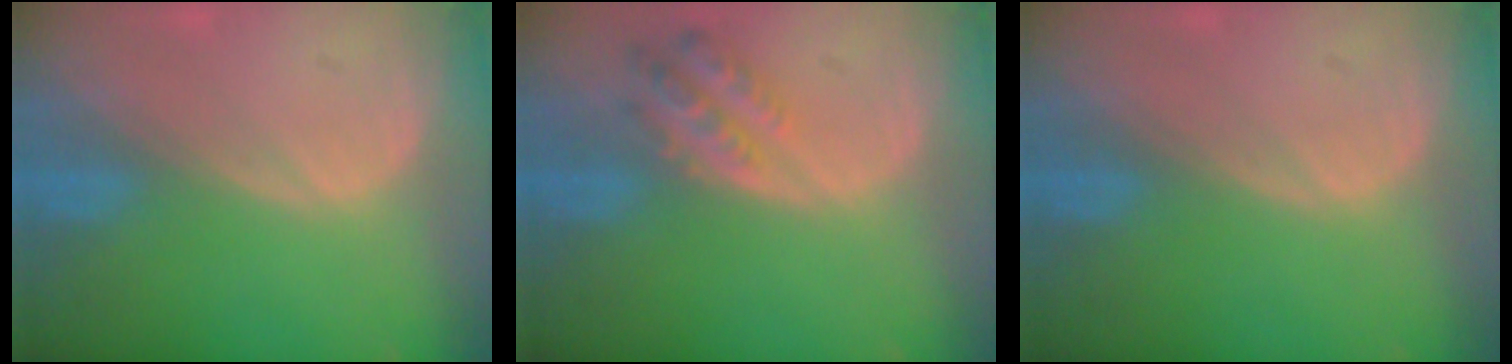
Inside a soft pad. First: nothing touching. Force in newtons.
{"total": 4.8, "press": 4.8, "slide": 0.5}
{"total": 0.0}